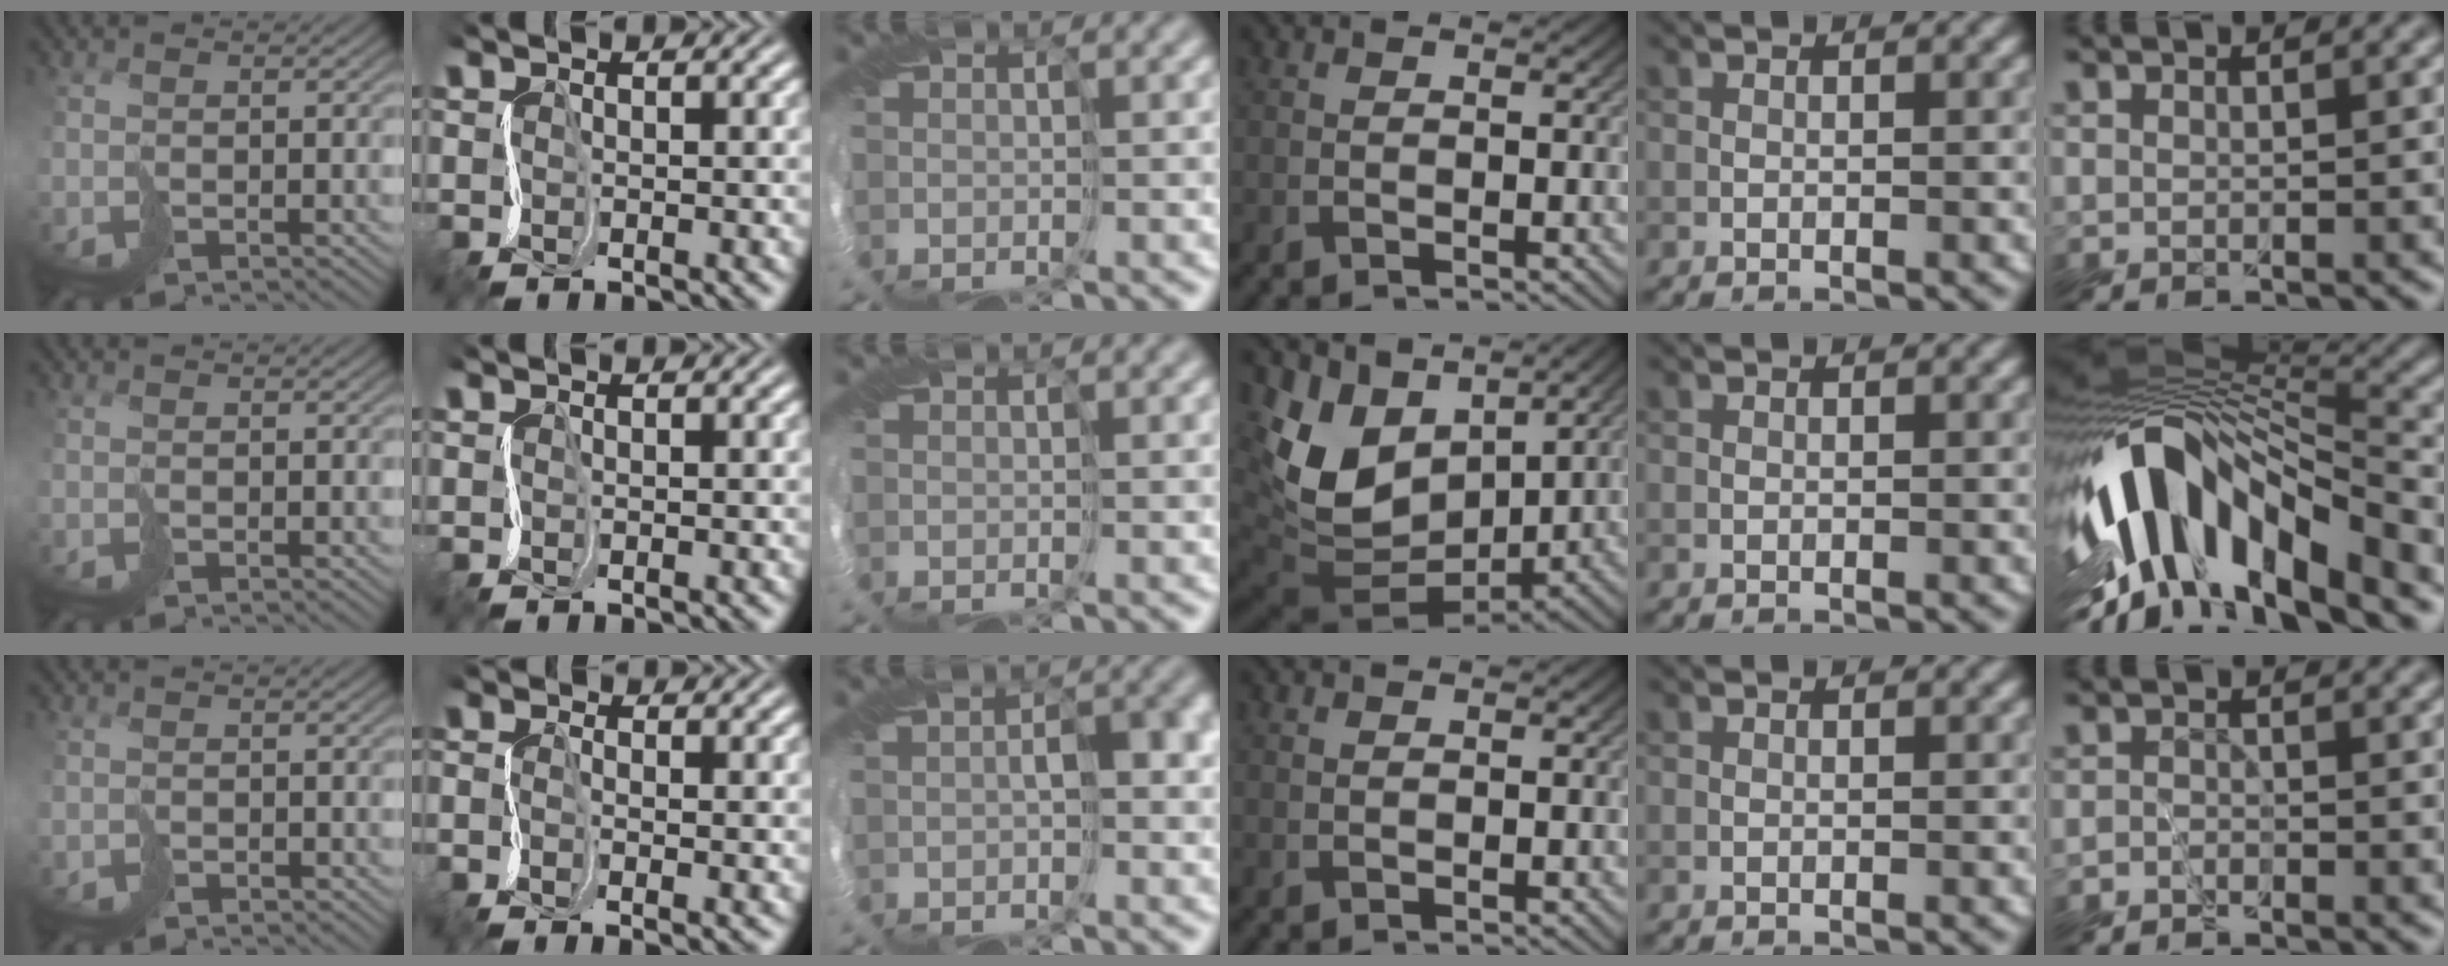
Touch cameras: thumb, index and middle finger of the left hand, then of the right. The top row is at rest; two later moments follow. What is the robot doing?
{"motion": "cut", "object": "bubble wrap"}